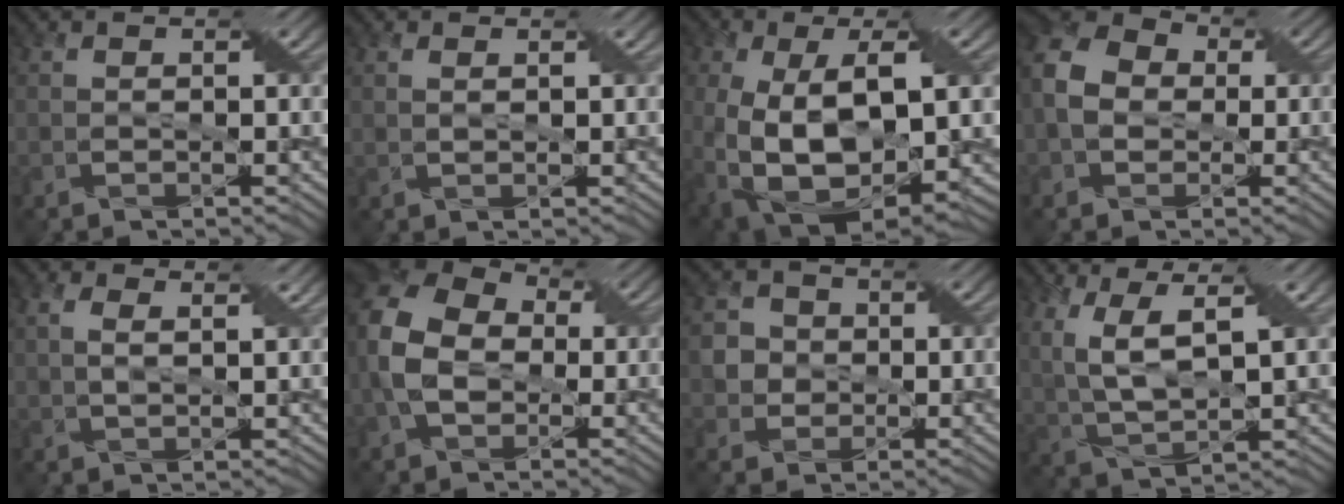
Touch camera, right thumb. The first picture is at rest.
{"total": 0.8, "force": [0.5, 0.2, 0.6], "torque": [-0.017, 0.000, 0.012]}
{"total": 15.5, "force": [-1.9, 8.7, 12.7], "torque": [-0.246, -0.027, -0.010]}
{"total": 7.5, "force": [-0.5, 6.2, 4.3], "torque": [-0.115, 0.008, -0.025]}
{"total": 4.0, "force": [1.5, 2.0, 3.1], "torque": [-0.071, 0.002, 0.027]}
{"total": 11.2, "force": [-1.1, 8.3, 7.5], "torque": [-0.204, -0.007, -0.029]}
{"total": 4.1, "force": [0.1, 3.9, 1.1], "torque": [-0.036, 0.006, -0.012]}
{"total": 9.3, "force": [2.9, 4.3, 7.8], "torque": [-0.195, 0.001, 0.060]}